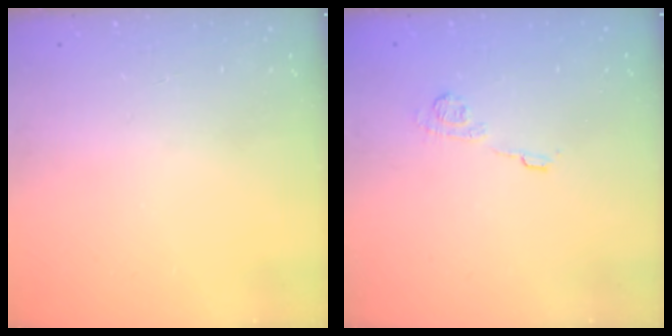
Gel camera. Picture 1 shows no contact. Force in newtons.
{"total": 8.0, "press": 7.9, "slide": 1.0}